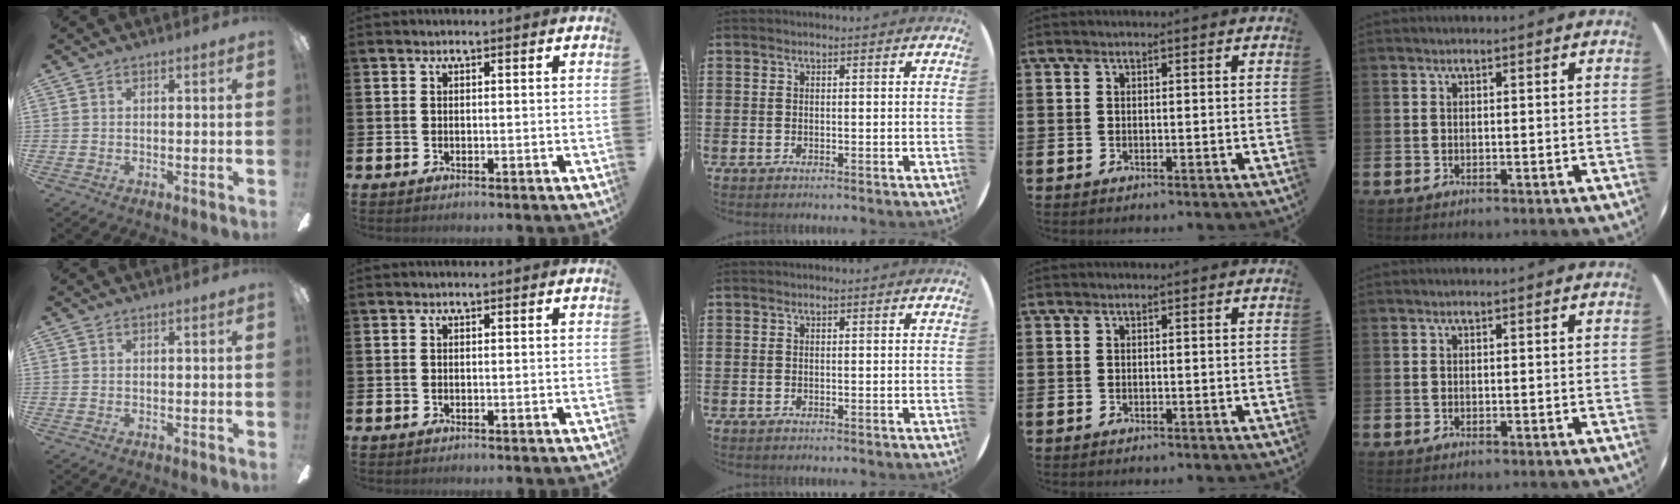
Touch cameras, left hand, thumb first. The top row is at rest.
{}